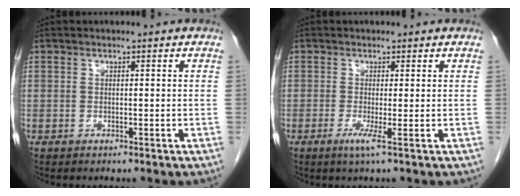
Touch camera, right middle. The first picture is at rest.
{"total": 2.0, "force": [-0.8, -0.5, 1.8], "torque": [-0.036, -0.006, -0.014]}